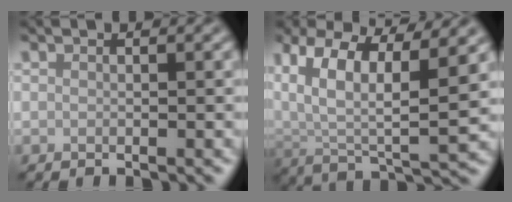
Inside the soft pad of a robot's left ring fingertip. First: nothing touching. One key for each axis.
{"total": 10.6, "fx": 4.8, "fy": 4.3, "fz": 8.3, "tx": -0.157, "ty": 0.008, "tz": 0.083}